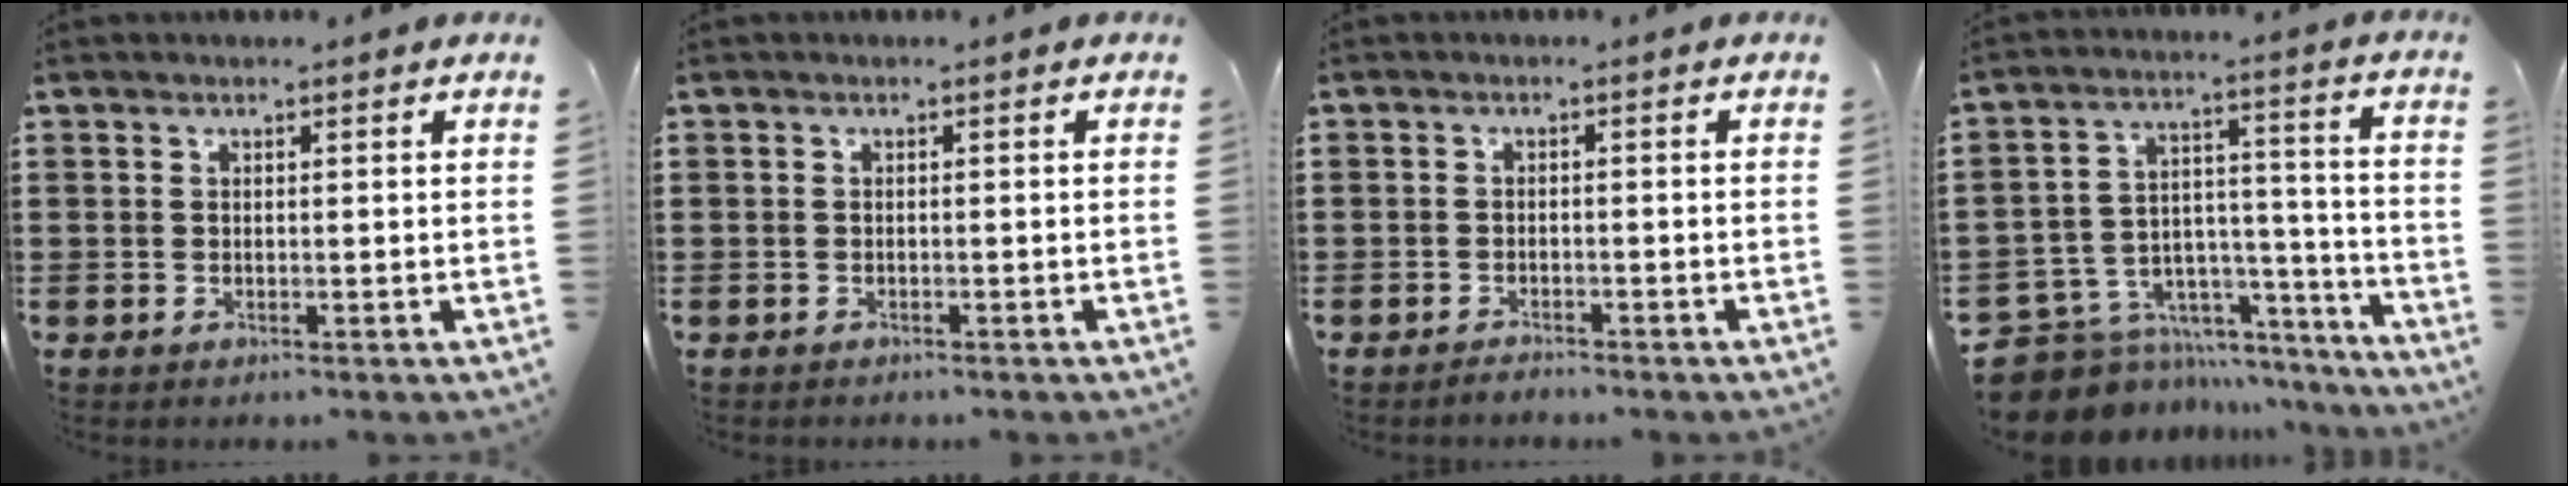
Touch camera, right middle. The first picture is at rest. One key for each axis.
{"total": 0.8, "fx": -0.7, "fy": 0.5, "fz": -0.1, "tx": 0.001, "ty": 0.004, "tz": -0.016}
{"total": 1.6, "fx": -1.6, "fy": 0.4, "fz": -0.1, "tx": -0.003, "ty": 0.006, "tz": -0.035}
{"total": 7.9, "fx": -6.2, "fy": 4.8, "fz": 1.1, "tx": -0.038, "ty": 0.000, "tz": -0.112}